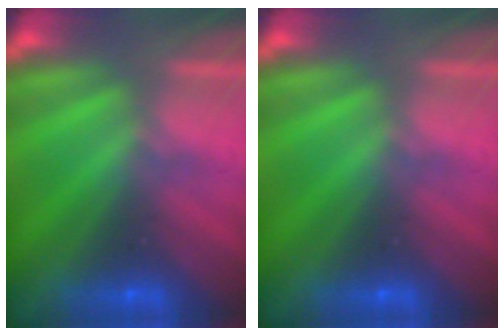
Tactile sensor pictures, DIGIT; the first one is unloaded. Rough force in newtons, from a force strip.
{"total": 0.0}